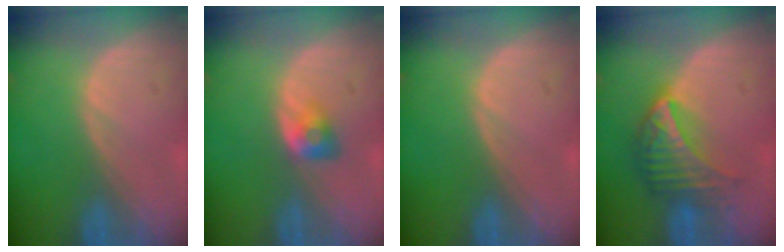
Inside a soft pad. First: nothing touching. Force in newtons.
{"total": 2.9, "press": 2.5, "slide": 1.5}
{"total": 0.0}
{"total": 7.4, "press": 6.5, "slide": 3.6}